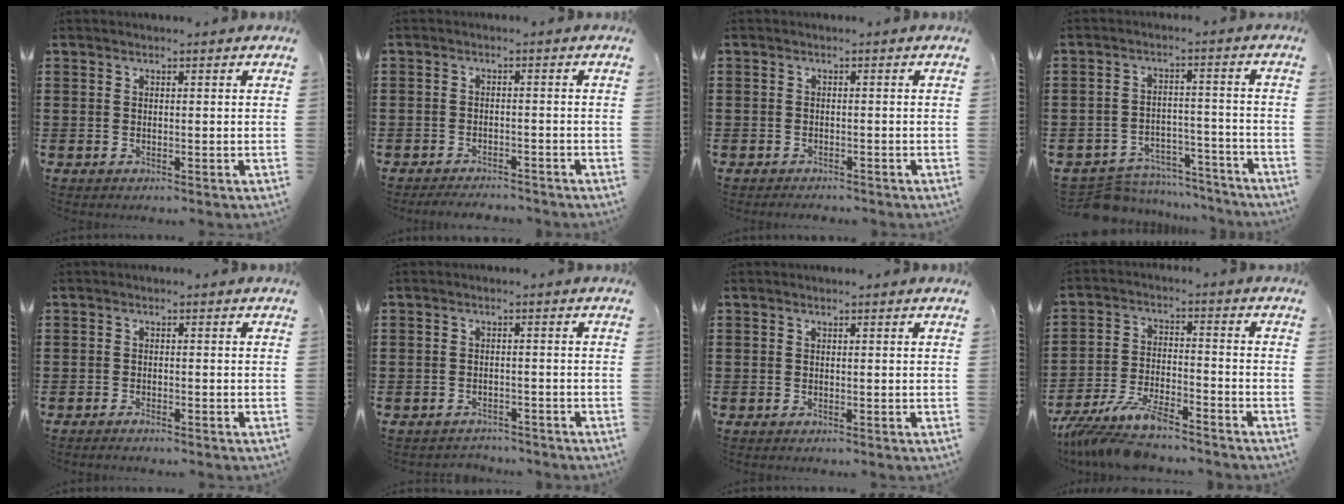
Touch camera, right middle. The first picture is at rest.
{"total": 2.8, "force": [-2.8, 0.5, -0.2], "torque": [-0.003, 0.000, -0.062]}
{"total": 1.4, "force": [-1.3, 0.3, -0.2], "torque": [0.001, 0.004, -0.032]}
{"total": 6.7, "force": [-6.5, 1.3, 0.7], "torque": [-0.013, 0.019, -0.128]}
{"total": 0.9, "force": [-0.8, 0.1, 0.4], "torque": [-0.012, -0.006, -0.013]}
{"total": 2.1, "force": [-2.0, 0.5, -0.4], "torque": [0.000, 0.002, -0.046]}
{"total": 0.0}
{"total": 8.9, "force": [-7.9, 1.4, 3.9], "torque": [-0.090, 0.001, -0.157]}